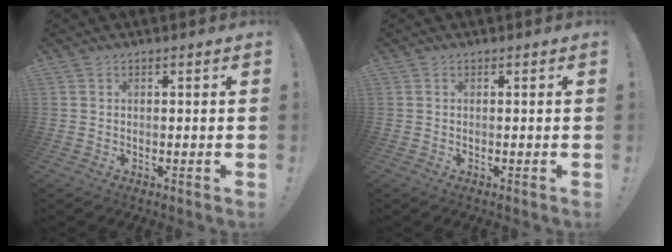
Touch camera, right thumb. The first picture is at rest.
{"total": 0.0}